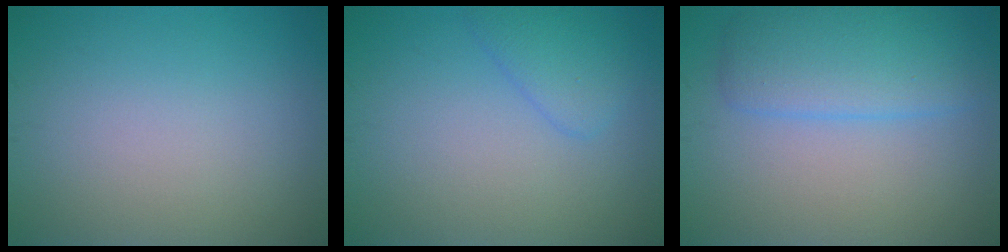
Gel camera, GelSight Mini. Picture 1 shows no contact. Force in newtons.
{"total": 2.2, "press": 2.1, "slide": 0.2}
{"total": 4.8, "press": 4.8, "slide": 0.1}